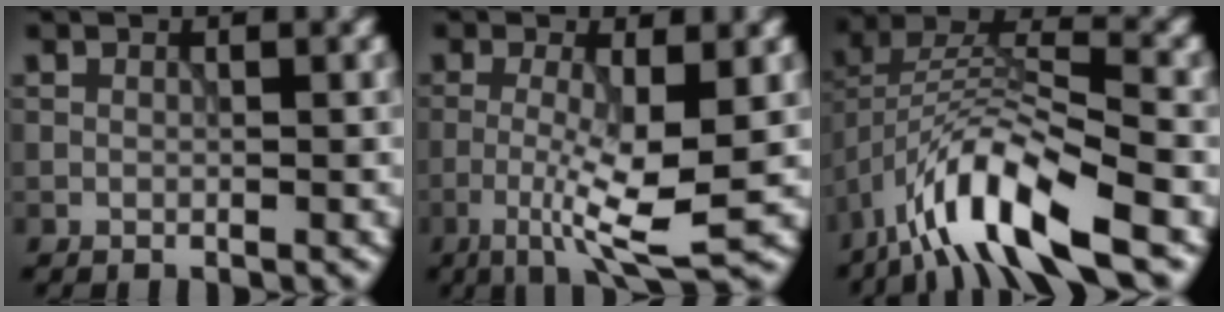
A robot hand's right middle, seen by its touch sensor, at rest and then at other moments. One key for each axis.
{"total": 6.2, "fx": -1.6, "fy": 1.0, "fz": 5.9, "tx": -0.111, "ty": -0.007, "tz": -0.029}
{"total": 10.4, "fx": -5.7, "fy": 3.1, "fz": 8.1, "tx": -0.145, "ty": 0.011, "tz": -0.111}